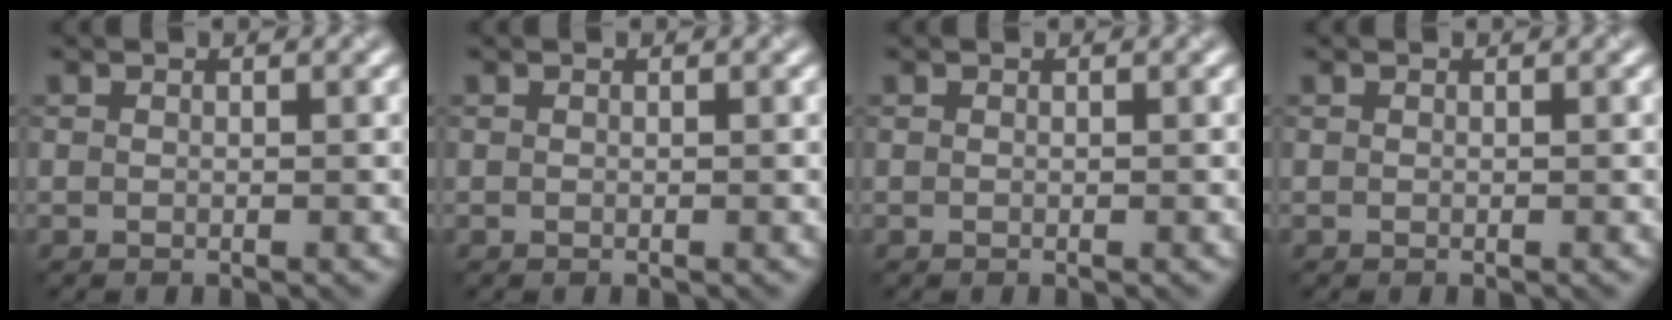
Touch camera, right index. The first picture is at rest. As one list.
[{"total": 0.0}, {"total": 0.0}, {"total": 0.0}]